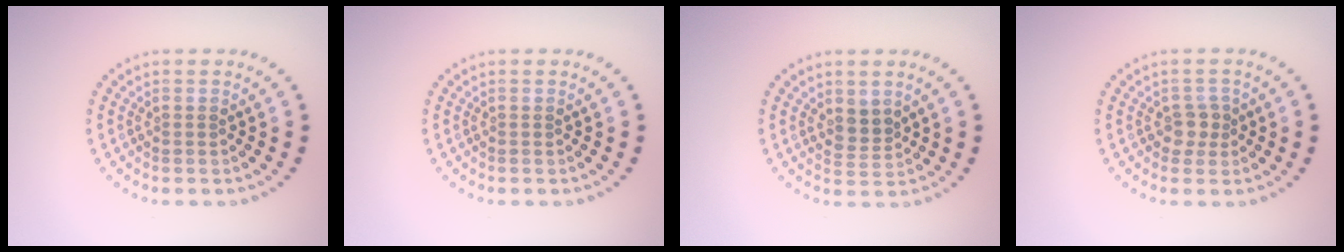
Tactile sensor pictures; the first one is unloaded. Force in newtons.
{"total": 0.0}
{"total": 2.0, "press": 1.6, "slide": 1.2}
{"total": 1.8, "press": 1.5, "slide": 0.9}